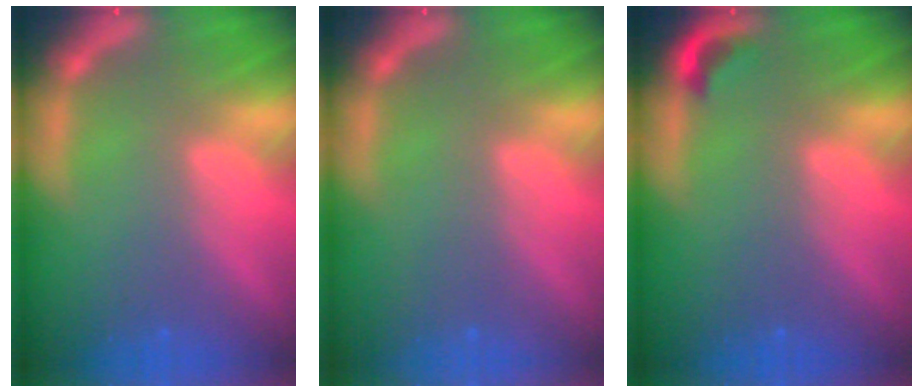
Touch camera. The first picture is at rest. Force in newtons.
{"total": 0.0}
{"total": 1.4}